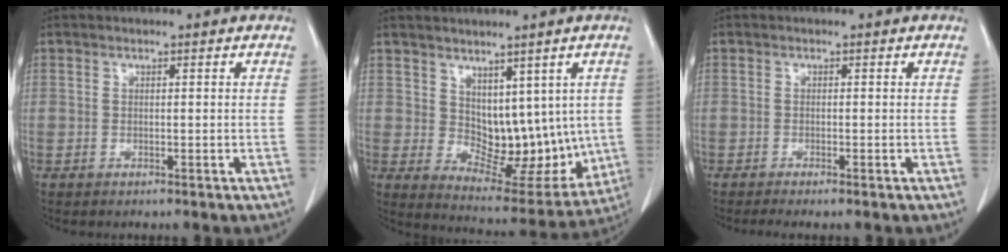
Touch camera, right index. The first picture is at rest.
{"total": 11.3, "force": [2.0, 6.9, 8.7], "torque": [-0.102, -0.003, 0.056]}
{"total": 2.4, "force": [-2.0, -0.1, 1.4], "torque": [-0.018, -0.003, -0.029]}